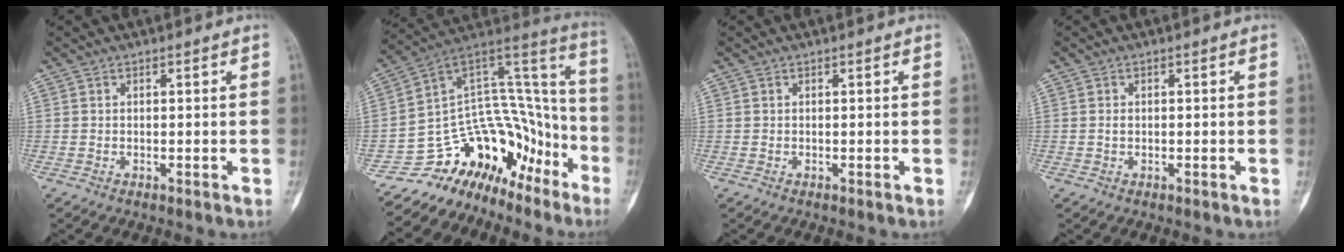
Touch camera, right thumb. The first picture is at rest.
{"total": 18.8, "force": [-13.3, 12.5, 4.7], "torque": [-0.001, 0.171, -0.216]}
{"total": 0.0}
{"total": 0.8, "force": [0.0, 0.6, 0.5], "torque": [-0.009, 0.001, -0.001]}